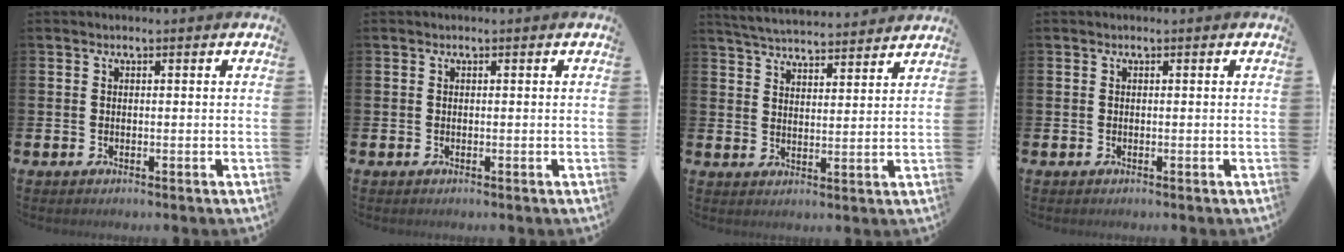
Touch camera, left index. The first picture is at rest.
{"total": 0.0}
{"total": 5.0, "force": [5.0, 0.3, 0.4], "torque": [-0.018, -0.037, 0.086]}
{"total": 0.0}